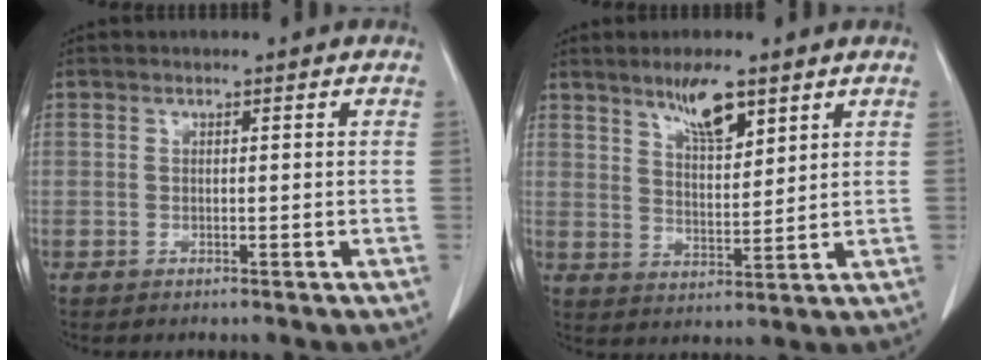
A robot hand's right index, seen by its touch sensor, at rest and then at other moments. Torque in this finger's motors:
{"motor_torque": [0.62, 0.61, 0.09, 0.05]}